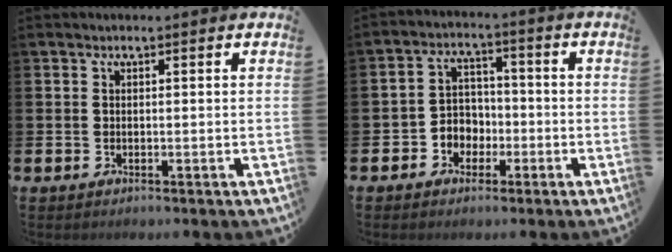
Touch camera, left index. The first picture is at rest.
{"total": 3.8, "force": [-1.3, 3.5, 0.8], "torque": [-0.037, 0.005, -0.031]}